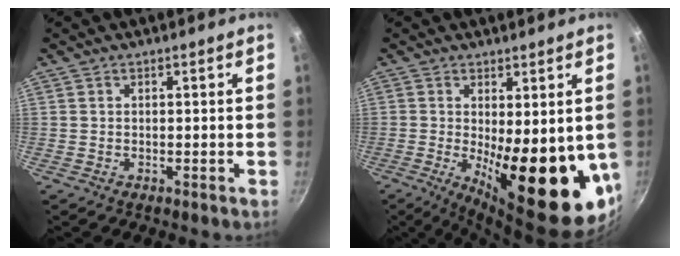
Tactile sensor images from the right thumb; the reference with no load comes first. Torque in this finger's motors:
{"motor_torque": [-0.15, 2.15, 2.49, -0.28, 0.47]}